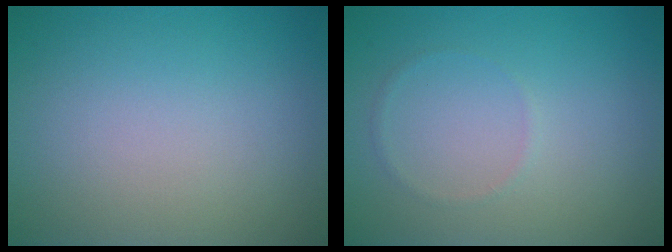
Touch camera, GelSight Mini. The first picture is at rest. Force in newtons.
{"total": 0.5, "press": 0.5, "slide": 0.1}